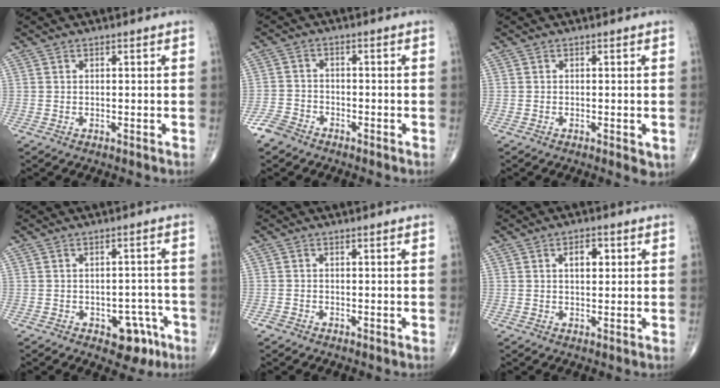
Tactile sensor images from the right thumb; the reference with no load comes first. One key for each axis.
{"total": 4.1, "fx": -3.3, "fy": 2.3, "fz": 0.9, "tx": -0.018, "ty": 0.011, "tz": -0.069}
{"total": 2.2, "fx": -0.6, "fy": 0.8, "fz": 2.0, "tx": -0.022, "ty": -0.004, "tz": -0.008}
{"total": 6.7, "fx": -3.4, "fy": 4.1, "fz": 4.1, "tx": -0.019, "ty": 0.029, "tz": -0.037}
{"total": 1.0, "fx": -0.7, "fy": 0.7, "fz": 0.1, "tx": -0.001, "ty": 0.003, "tz": -0.017}
{"total": 4.0, "fx": 1.2, "fy": 2.2, "fz": 3.1, "tx": -0.040, "ty": 0.002, "tz": 0.016}